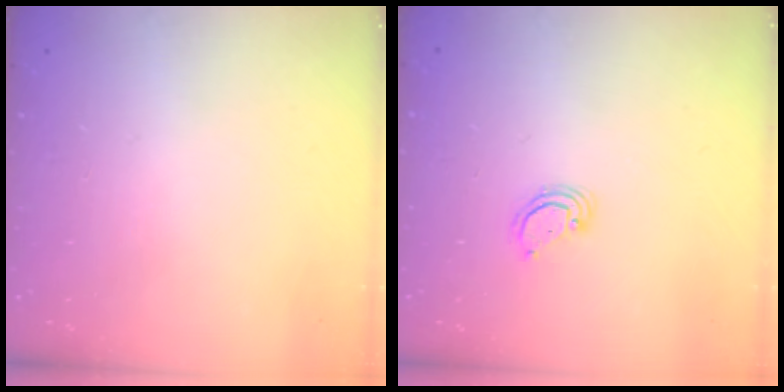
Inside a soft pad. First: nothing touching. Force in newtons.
{"total": 3.6, "press": 3.6, "slide": 0.3}